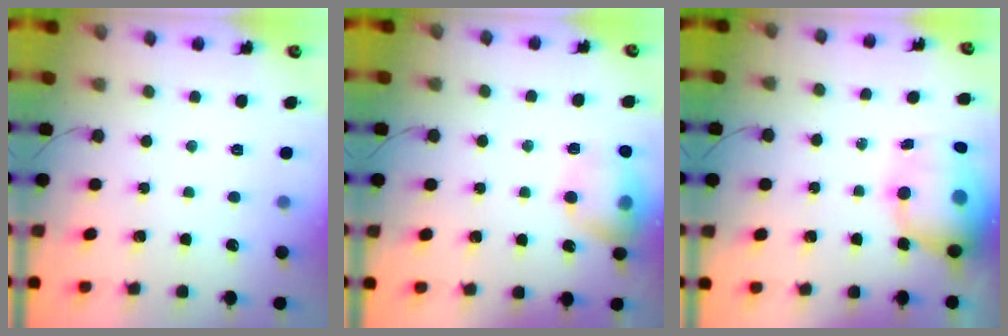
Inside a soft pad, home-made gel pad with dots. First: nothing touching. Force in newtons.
{"total": 13.8, "press": 13.7, "slide": 2.0}
{"total": 15.6, "press": 15.2, "slide": 3.5}